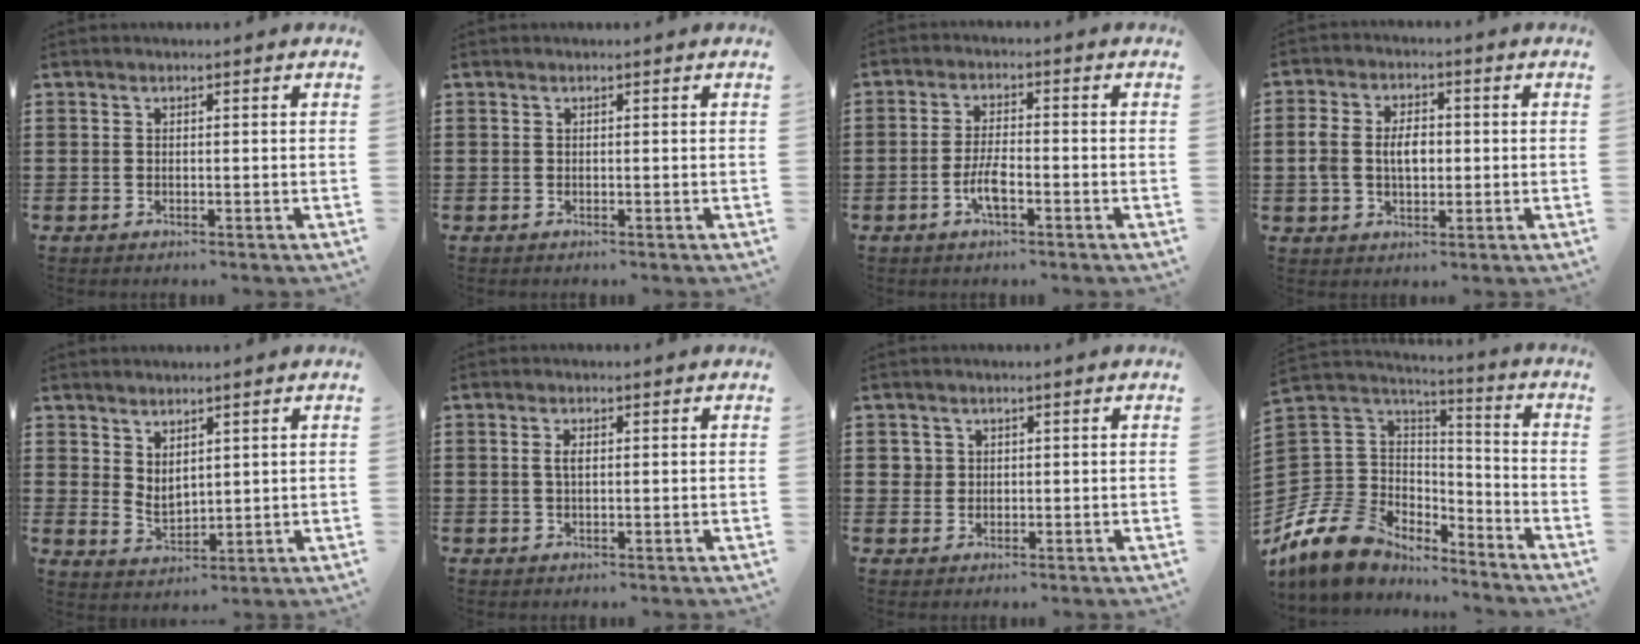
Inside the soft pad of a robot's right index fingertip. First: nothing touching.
{"total": 0.0}
{"total": 4.4, "force": [-1.8, 1.2, 3.8], "torque": [-0.092, -0.005, -0.042]}
{"total": 5.2, "force": [-0.1, 3.4, 4.0], "torque": [-0.082, 0.007, -0.008]}
{"total": 3.1, "force": [2.5, 1.5, 0.9], "torque": [-0.026, -0.003, 0.048]}
{"total": 1.9, "force": [0.3, 0.8, 1.7], "torque": [-0.035, 0.005, 0.003]}
{"total": 2.0, "force": [0.5, 1.9, 0.4], "torque": [-0.017, 0.010, 0.008]}
{"total": 12.3, "force": [-8.3, 8.3, 3.7], "torque": [-0.124, 0.017, -0.160]}